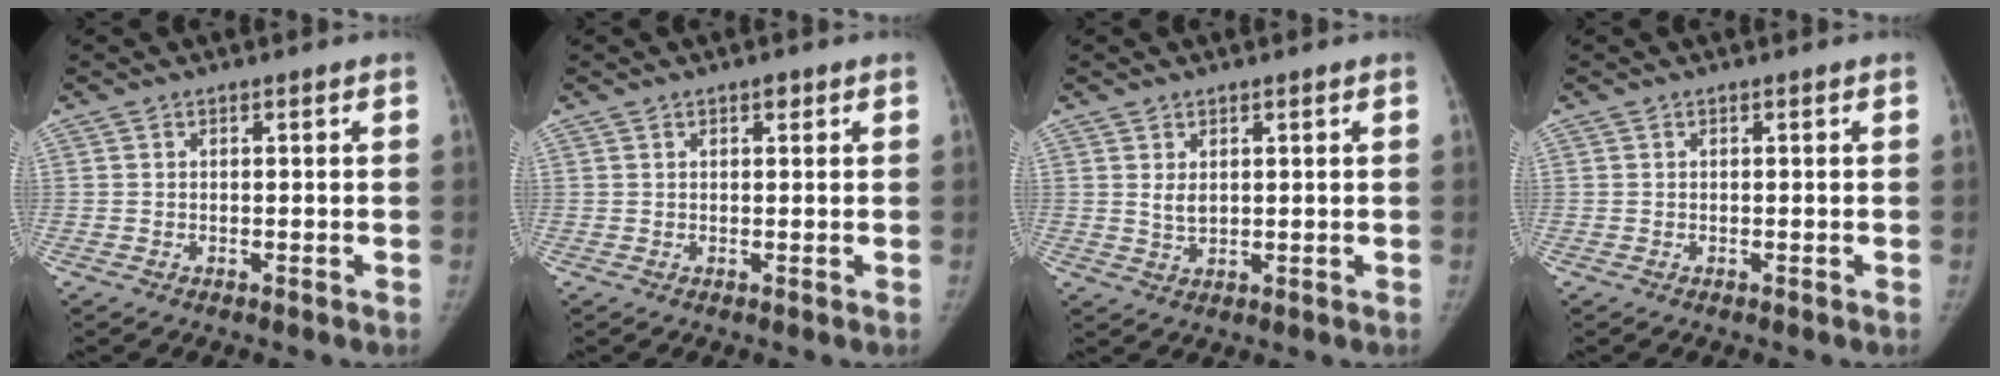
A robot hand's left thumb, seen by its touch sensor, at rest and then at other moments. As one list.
[{"total": 1.2, "force": [0.7, 0.6, 0.7], "torque": [-0.004, 0.000, 0.007]}, {"total": 2.4, "force": [0.8, 1.5, 1.8], "torque": [-0.023, -0.009, 0.019]}, {"total": 0.0}]